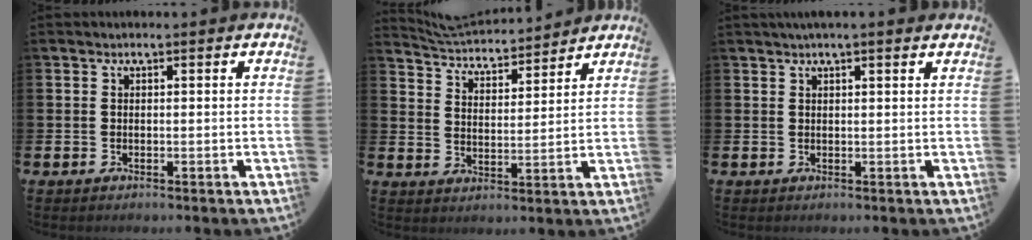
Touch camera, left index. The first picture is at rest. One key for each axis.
{"total": 5.1, "fx": 5.0, "fy": 0.7, "fz": 0.3, "tx": -0.031, "ty": -0.040, "tz": 0.087}
{"total": 1.8, "fx": 1.6, "fy": 0.0, "fz": 0.9, "tx": -0.010, "ty": -0.003, "tz": 0.027}